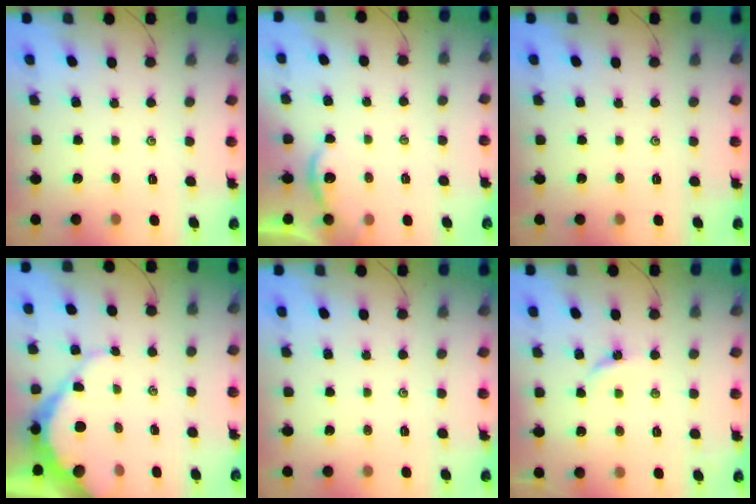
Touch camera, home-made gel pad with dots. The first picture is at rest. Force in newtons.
{"total": 2.9, "press": 2.9, "slide": 0.1}
{"total": 0.0}
{"total": 9.8, "press": 9.8, "slide": 0.9}
{"total": 0.0}
{"total": 3.8, "press": 3.7, "slide": 0.4}